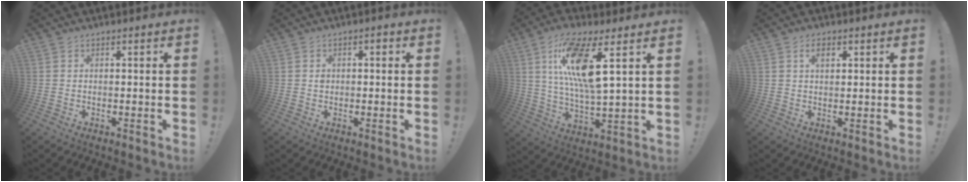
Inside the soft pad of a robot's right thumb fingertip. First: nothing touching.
{"total": 1.4, "force": [-0.2, 1.2, 0.7], "torque": [-0.014, 0.006, -0.006]}
{"total": 15.9, "force": [6.7, 3.9, 13.9], "torque": [-0.260, -0.027, 0.100]}
{"total": 3.0, "force": [1.2, 1.7, 2.1], "torque": [-0.029, 0.000, 0.017]}